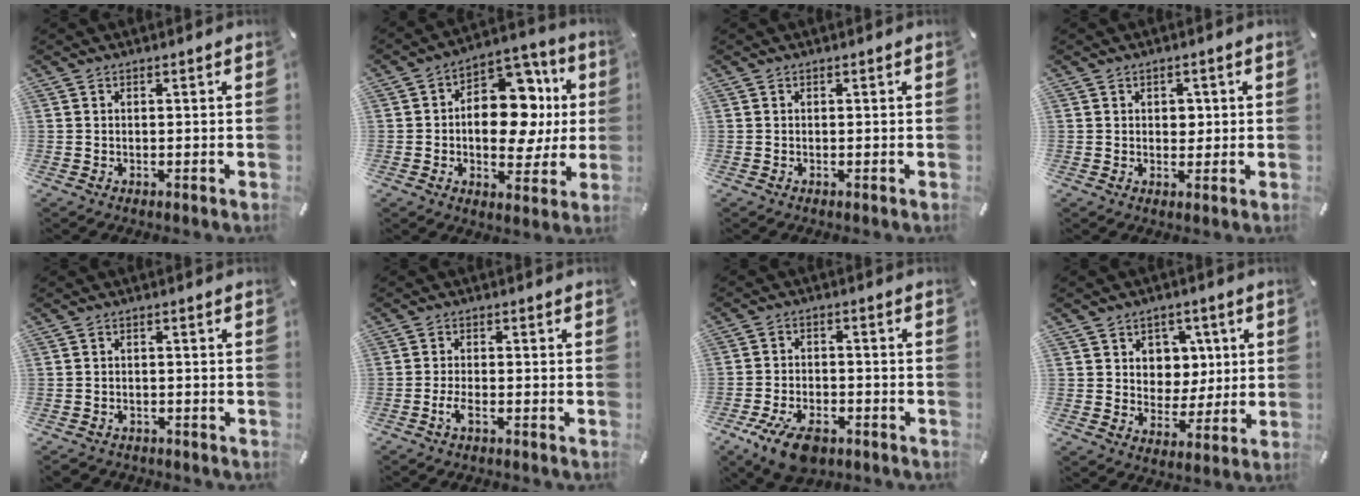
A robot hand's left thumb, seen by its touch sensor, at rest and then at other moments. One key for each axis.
{"total": 16.6, "fx": 1.0, "fy": 11.5, "fz": 11.9, "tx": -0.156, "ty": -0.014, "tz": 0.018}
{"total": 0.0}
{"total": 2.5, "fx": 0.4, "fy": 2.2, "fz": 1.2, "tx": -0.002, "ty": -0.005, "tz": -0.001}
{"total": 2.1, "fx": -1.6, "fy": 1.4, "fz": 0.4, "tx": -0.014, "ty": 0.007, "tz": -0.037}
{"total": 3.2, "fx": -2.0, "fy": 0.8, "fz": 2.3, "tx": -0.052, "ty": 0.001, "tz": -0.039}
{"total": 9.0, "fx": -5.3, "fy": 4.9, "fz": 5.4, "tx": -0.116, "ty": 0.020, "tz": -0.097}
{"total": 7.8, "fx": 2.4, "fy": 7.4, "fz": 1.2, "tx": -0.008, "ty": -0.016, "tz": 0.044}